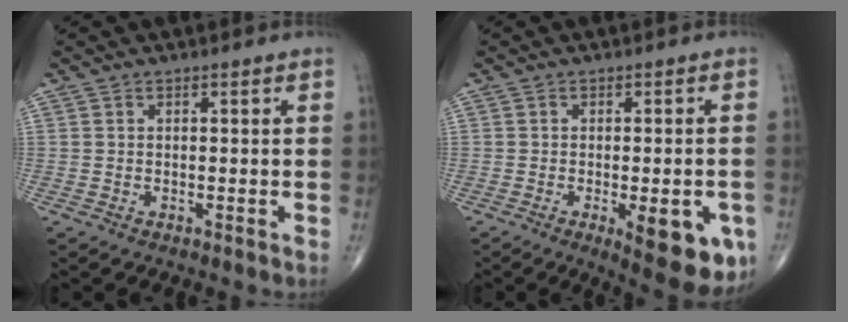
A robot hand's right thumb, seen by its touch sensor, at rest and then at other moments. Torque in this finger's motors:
{"motor_torque": [1.61, 1.79, 0.08, -0.21, 0.30]}